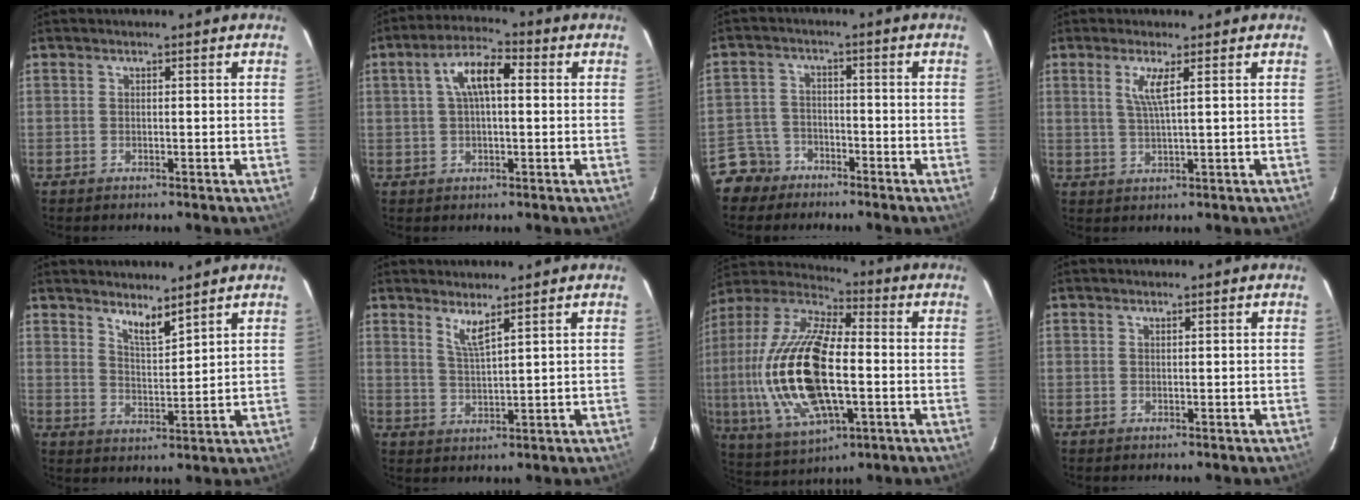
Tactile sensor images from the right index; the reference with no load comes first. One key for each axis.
{"total": 7.7, "fx": 1.5, "fy": 3.2, "fz": 6.9, "tx": -0.131, "ty": 0.023, "tz": 0.027}
{"total": 5.8, "fx": -4.1, "fy": 4.0, "fz": -0.1, "tx": -0.011, "ty": 0.024, "tz": -0.083}
{"total": 3.6, "fx": 1.5, "fy": -0.3, "fz": 3.2, "tx": -0.065, "ty": -0.005, "tz": 0.029}
{"total": 5.1, "fx": 4.3, "fy": 0.8, "fz": 2.6, "tx": -0.045, "ty": -0.006, "tz": 0.075}
{"total": 3.7, "fx": 2.7, "fy": 0.0, "fz": 2.5, "tx": -0.049, "ty": -0.007, "tz": 0.051}
{"total": 24.0, "fx": -2.5, "fy": 10.3, "fz": 21.5, "tx": -0.451, "ty": -0.007, "tz": -0.044}
{"total": 0.0}